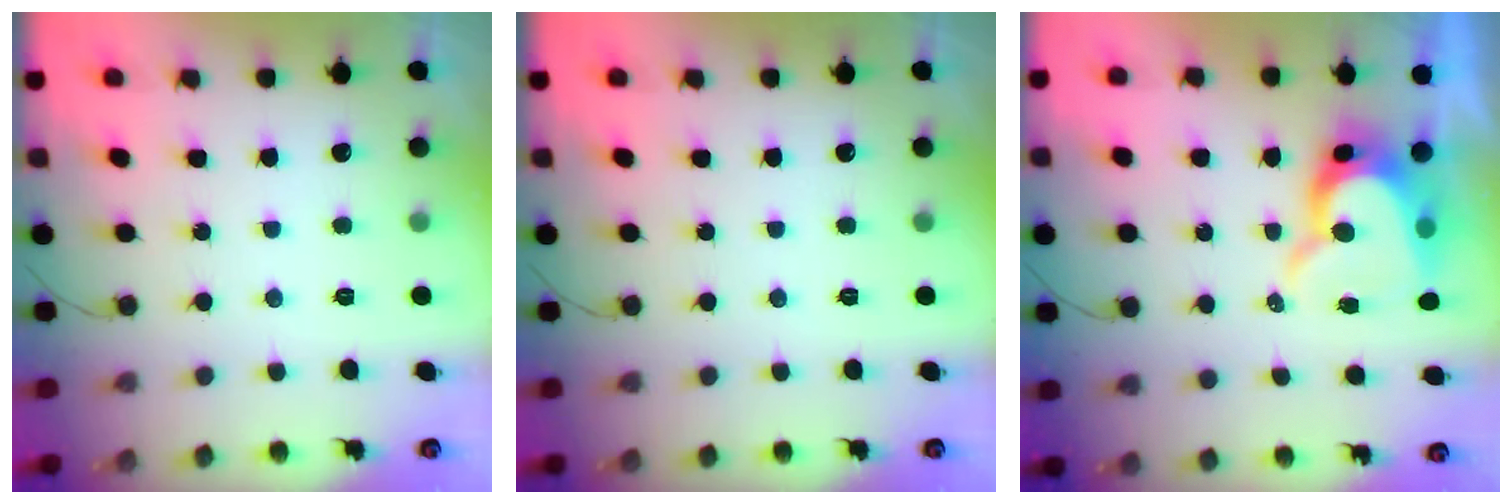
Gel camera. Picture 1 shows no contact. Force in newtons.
{"total": 0.0}
{"total": 11.5, "press": 11.5, "slide": 0.9}